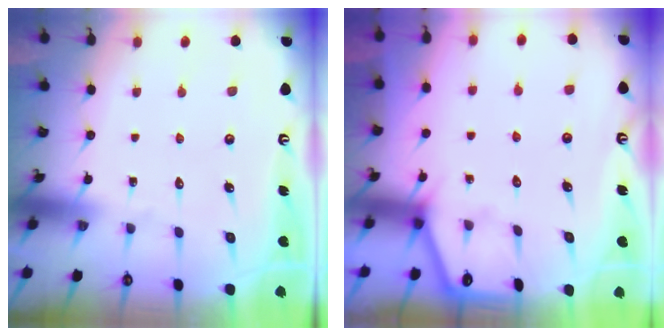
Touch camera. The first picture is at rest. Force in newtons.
{"total": 2.4, "press": 2.4, "slide": 0.4}